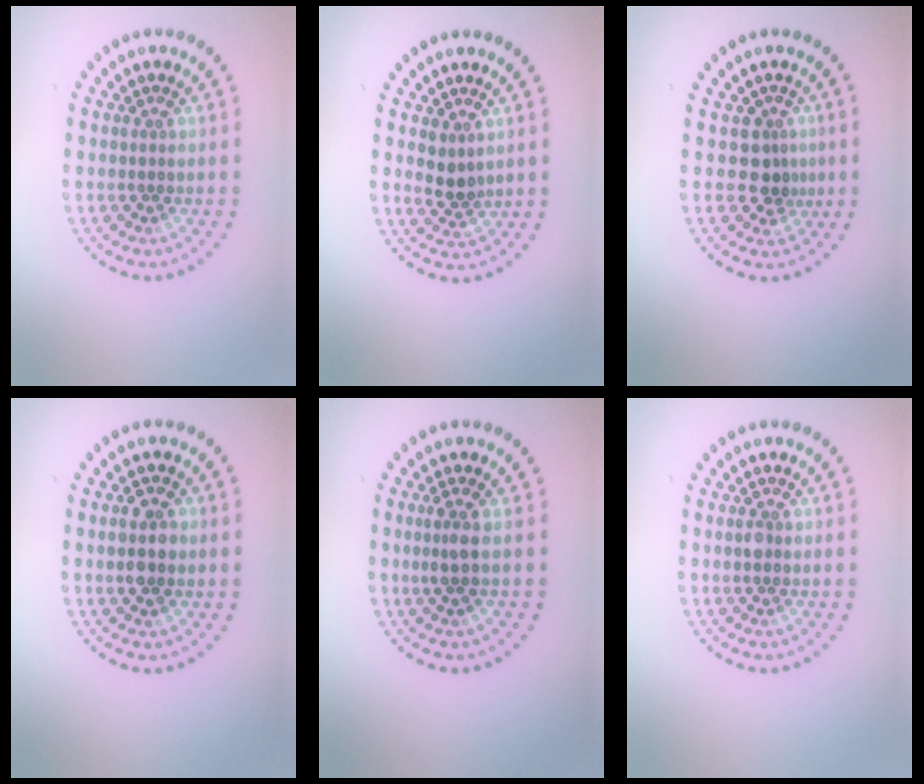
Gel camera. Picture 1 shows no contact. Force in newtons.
{"total": 1.9, "press": 1.6, "slide": 1.0}
{"total": 2.3, "press": 1.8, "slide": 1.5}
{"total": 2.9, "press": 2.9, "slide": 0.1}
{"total": 1.6, "press": 1.3, "slide": 1.0}
{"total": 0.9, "press": 0.9, "slide": 0.0}